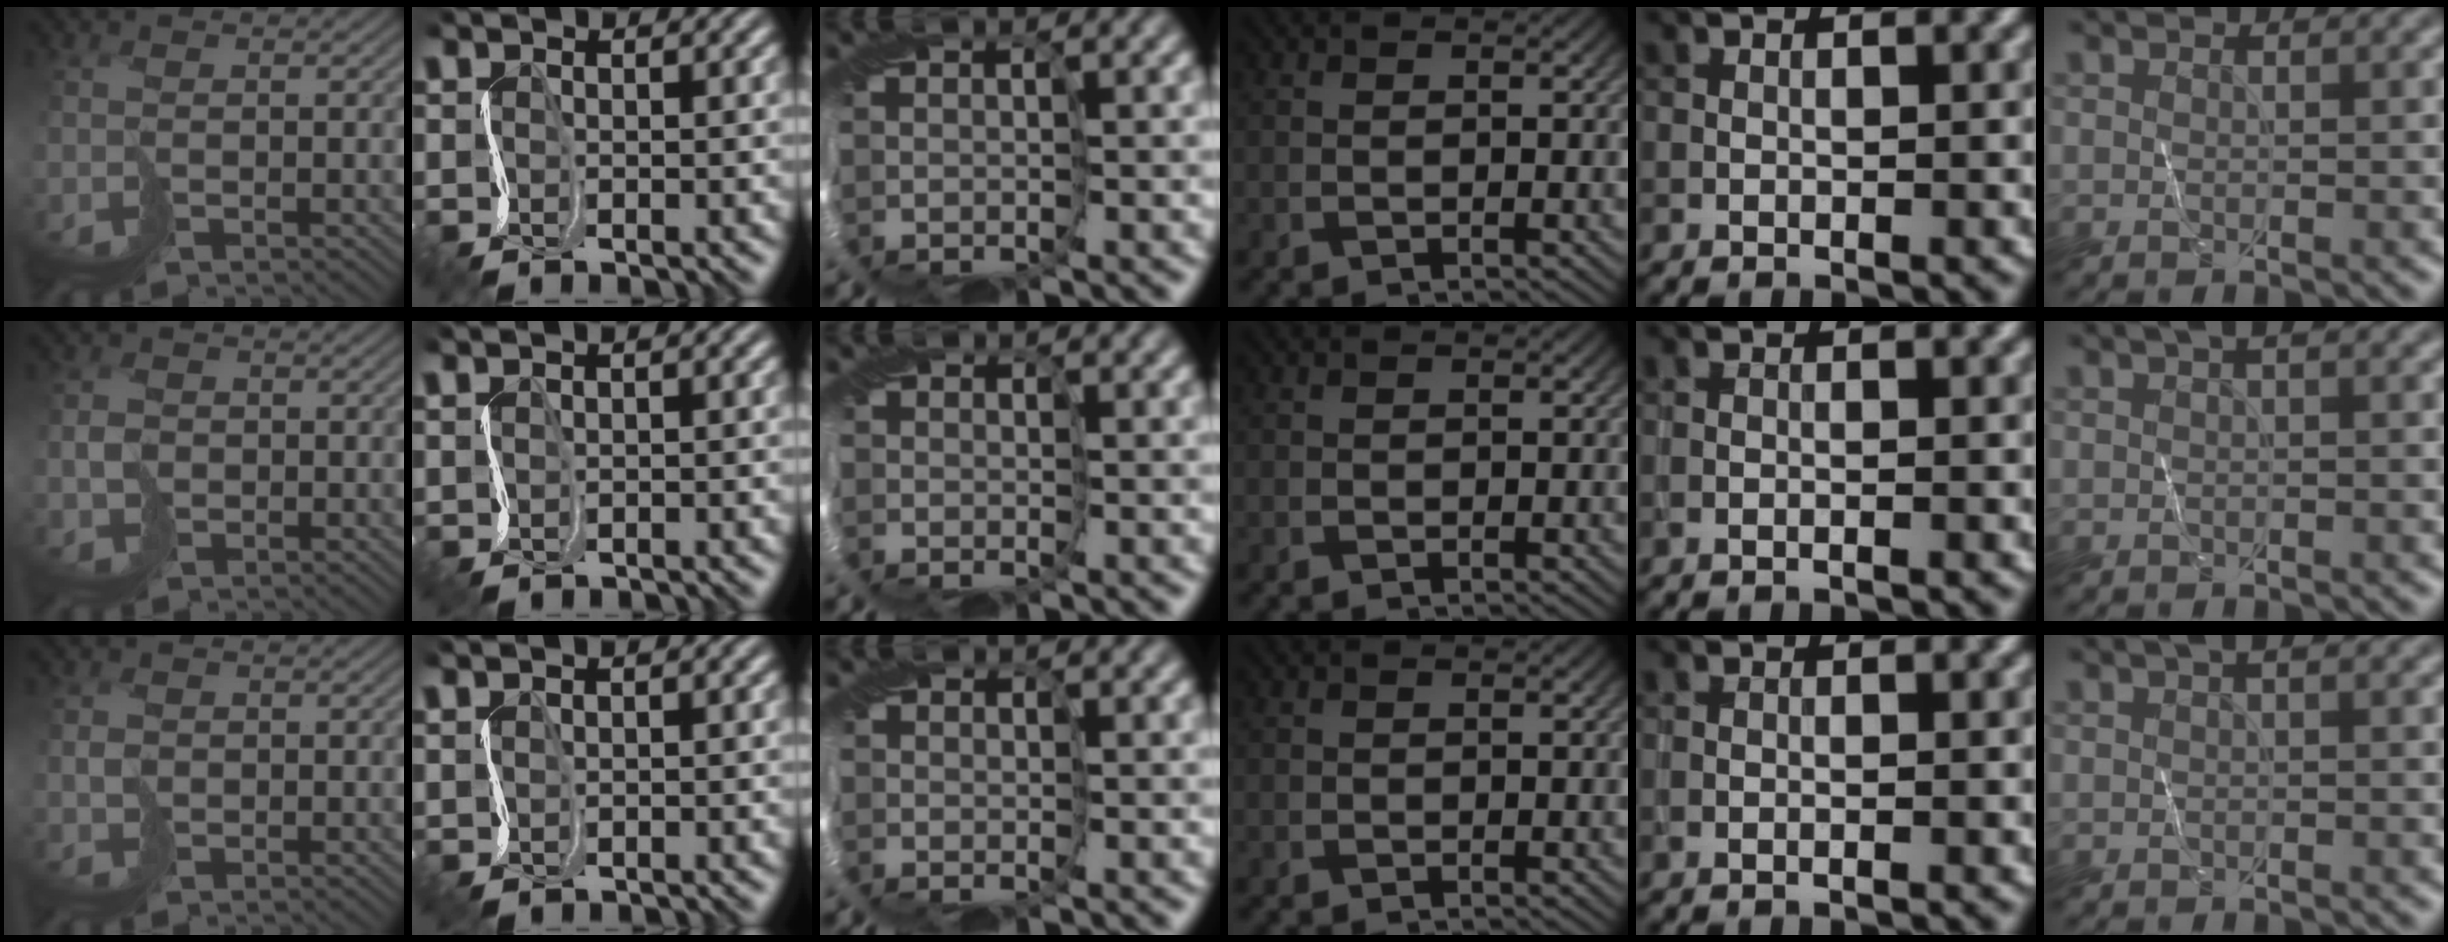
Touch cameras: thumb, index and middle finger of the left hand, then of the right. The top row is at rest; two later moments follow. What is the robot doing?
{"motion": "cut", "object": "bubble wrap"}